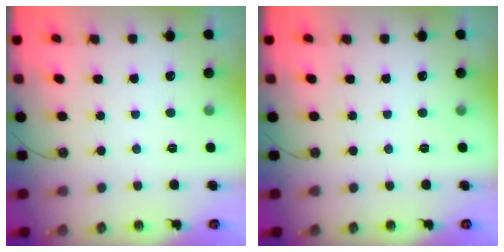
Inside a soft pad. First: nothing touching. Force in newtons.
{"total": 0.0}